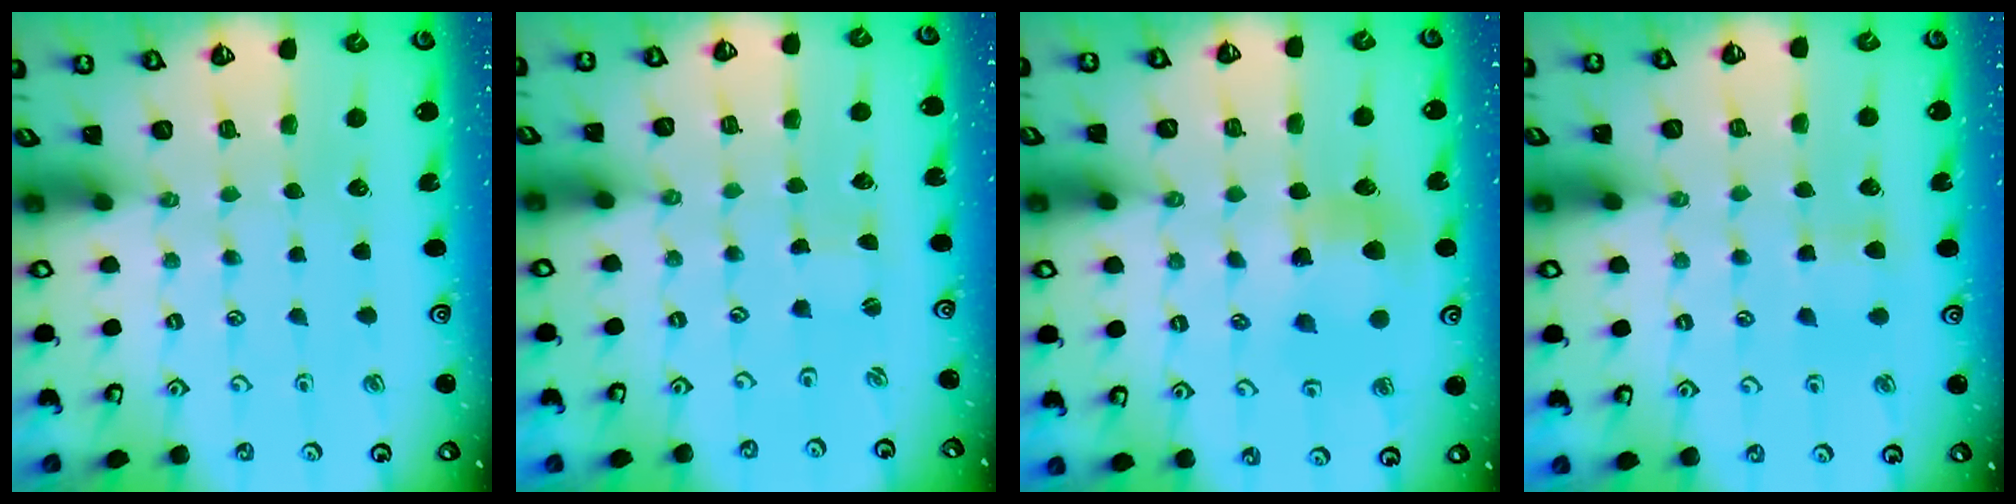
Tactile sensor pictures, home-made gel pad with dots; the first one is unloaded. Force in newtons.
{"total": 0.0}
{"total": 7.8, "press": 7.7, "slide": 0.9}
{"total": 5.8, "press": 5.8, "slide": 0.5}